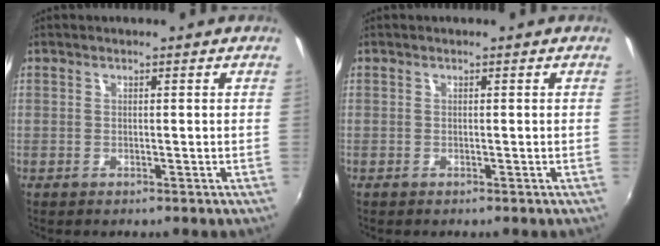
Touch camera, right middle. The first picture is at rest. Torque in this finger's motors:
{"motor_torque": [0.06, -0.06, 0.00, 0.01]}